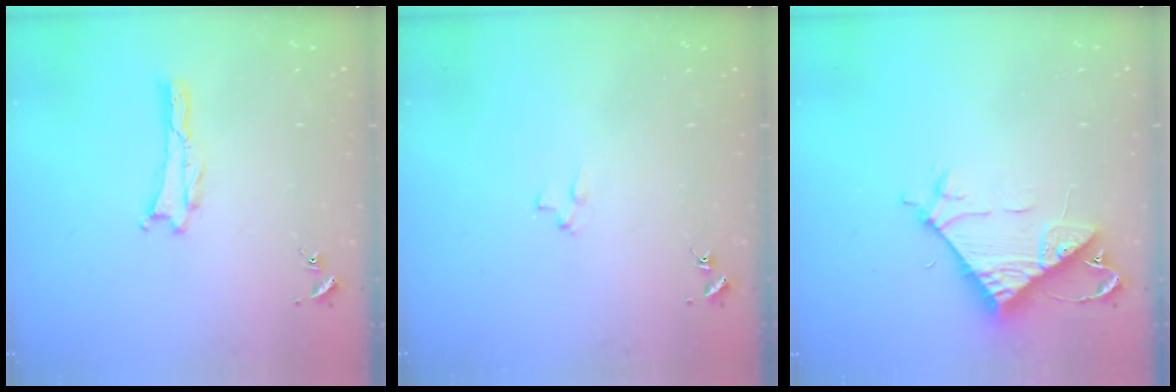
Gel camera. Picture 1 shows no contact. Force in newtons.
{"total": 1.9, "press": 1.9, "slide": 0.2}
{"total": 7.8, "press": 7.8, "slide": 0.7}